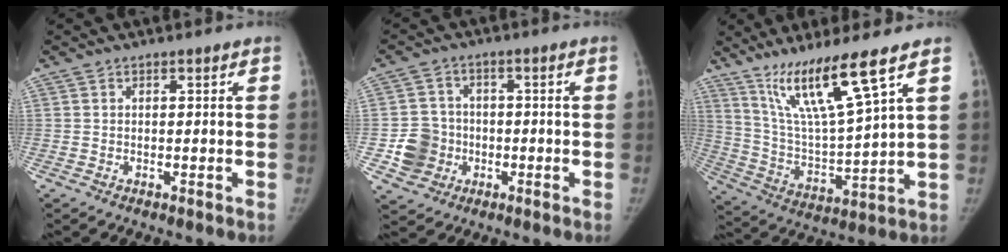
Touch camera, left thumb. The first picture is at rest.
{"total": 7.9, "force": [-1.8, 7.5, 1.7], "torque": [0.001, 0.016, -0.029]}
{"total": 15.0, "force": [9.7, 0.6, 11.5], "torque": [-0.211, -0.057, 0.193]}